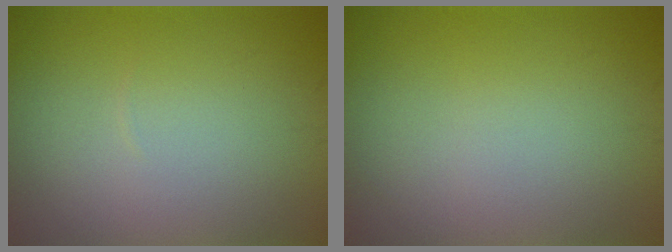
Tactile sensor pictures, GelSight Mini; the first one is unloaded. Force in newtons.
{"total": 0.0}